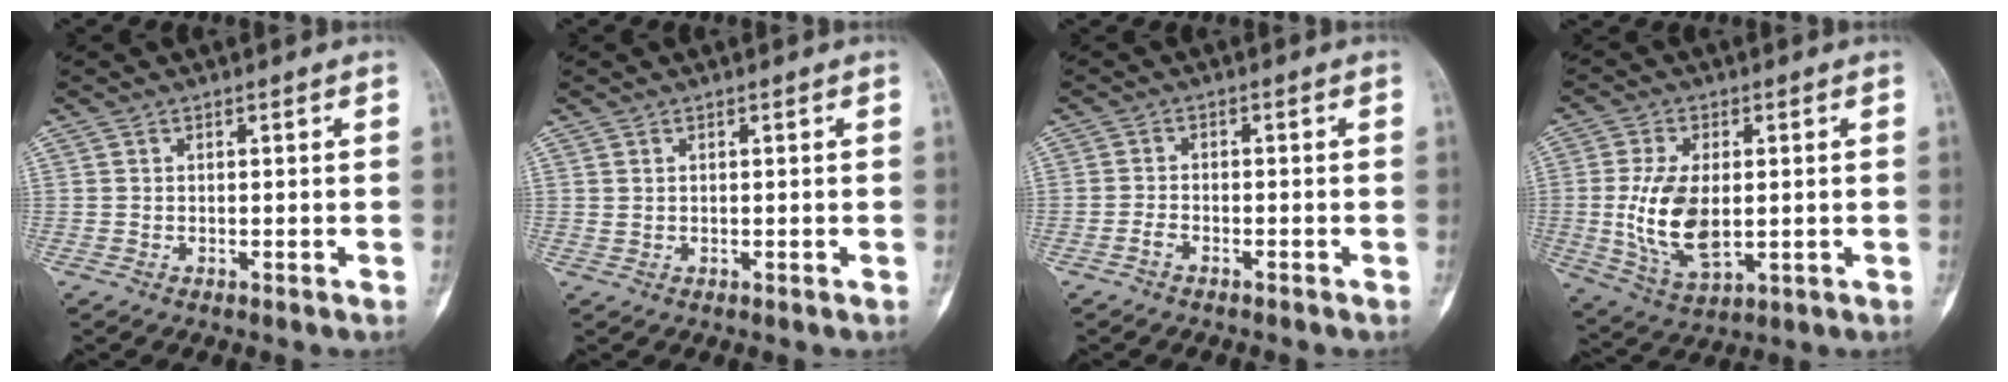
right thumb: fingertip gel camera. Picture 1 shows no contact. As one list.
[{"total": 0.6, "force": [0.3, 0.5, 0.3], "torque": [-0.007, 0.004, 0.007]}, {"total": 1.7, "force": [-1.3, 0.8, 0.9], "torque": [-0.021, 0.010, -0.027]}, {"total": 12.4, "force": [-0.2, 6.7, 10.4], "torque": [-0.203, -0.012, 0.008]}]